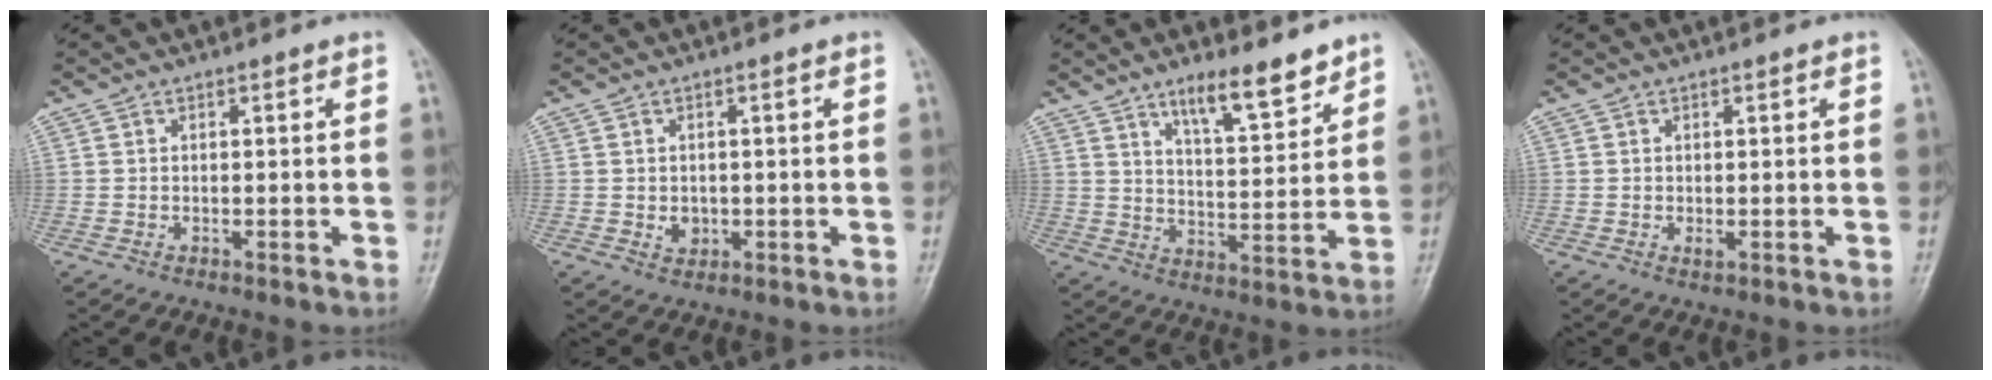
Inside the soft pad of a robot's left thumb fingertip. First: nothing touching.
{"total": 2.2, "force": [-0.2, 1.8, 1.2], "torque": [-0.009, 0.000, 0.003]}
{"total": 10.2, "force": [7.4, 2.6, 6.5], "torque": [-0.085, -0.054, 0.126]}
{"total": 1.3, "force": [0.2, 0.5, 1.2], "torque": [-0.017, 0.002, 0.006]}